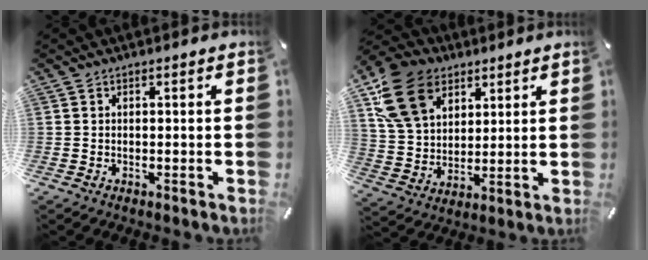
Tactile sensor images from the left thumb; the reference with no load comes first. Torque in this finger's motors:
{"motor_torque": [0.87, 0.96, 1.72, -1.05, 0.47]}